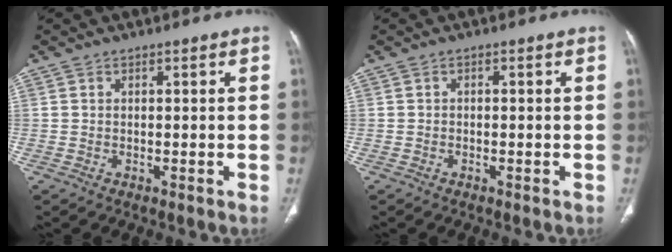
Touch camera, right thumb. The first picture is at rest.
{"total": 0.0}